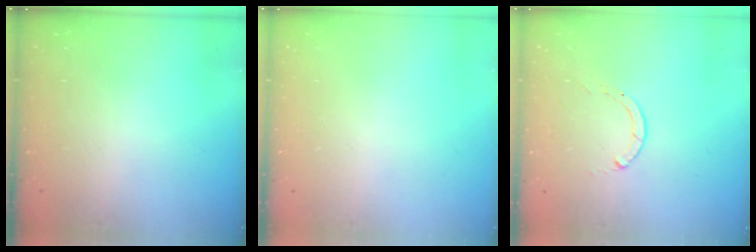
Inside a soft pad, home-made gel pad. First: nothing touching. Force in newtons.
{"total": 0.0}
{"total": 0.0}